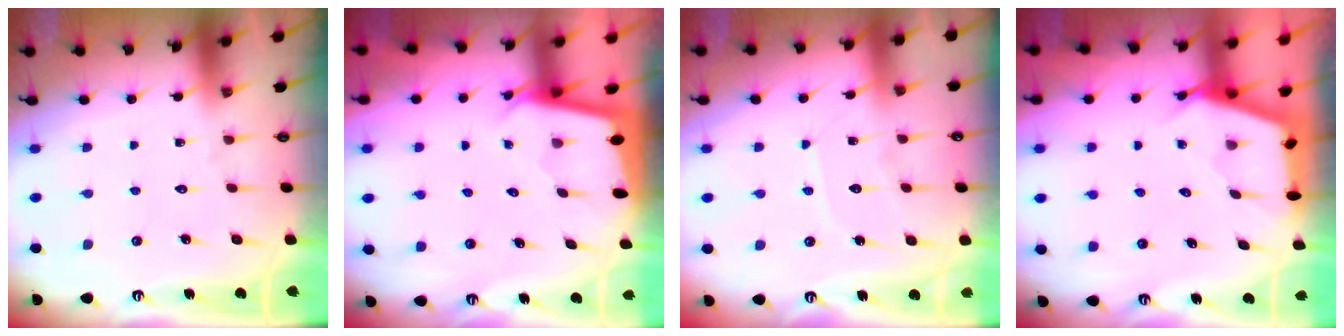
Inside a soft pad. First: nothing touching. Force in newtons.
{"total": 1.9, "press": 1.9, "slide": 0.1}
{"total": 6.1, "press": 6.1, "slide": 0.6}
{"total": 2.6, "press": 2.6, "slide": 0.3}